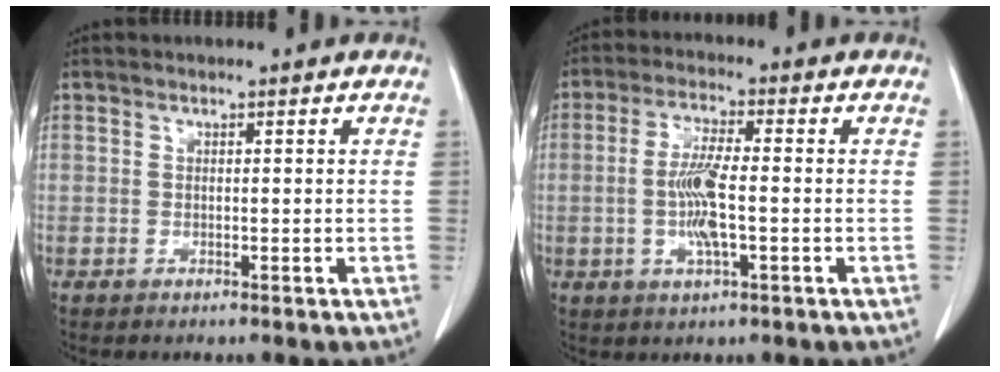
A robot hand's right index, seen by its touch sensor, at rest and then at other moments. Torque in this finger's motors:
{"motor_torque": [1.25, -0.39, 0.67, 0.17]}